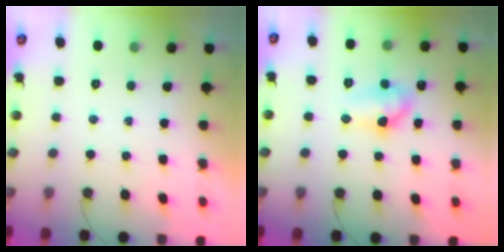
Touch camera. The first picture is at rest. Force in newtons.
{"total": 9.6, "press": 9.6, "slide": 0.8}